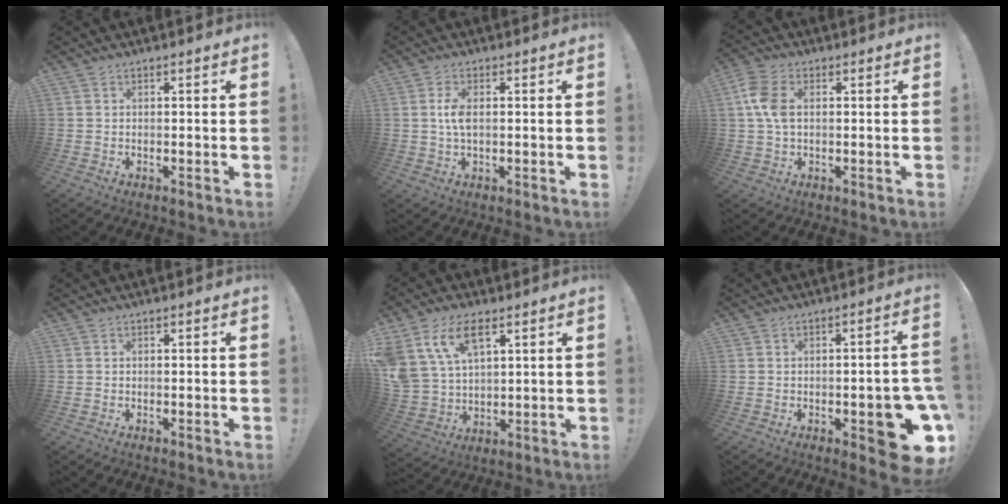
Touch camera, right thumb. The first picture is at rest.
{"total": 4.4, "force": [0.1, 1.9, 4.0], "torque": [-0.078, 0.003, -0.001]}
{"total": 7.9, "force": [1.2, 4.6, 6.3], "torque": [-0.132, 0.000, 0.020]}
{"total": 0.0}
{"total": 13.8, "force": [7.6, 7.7, 8.5], "torque": [-0.194, -0.030, 0.145]}
{"total": 13.8, "force": [-4.6, 4.9, 12.0], "torque": [-0.118, 0.011, -0.059]}